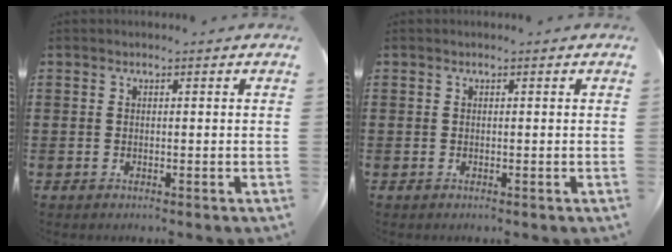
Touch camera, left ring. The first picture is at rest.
{"total": 0.0}